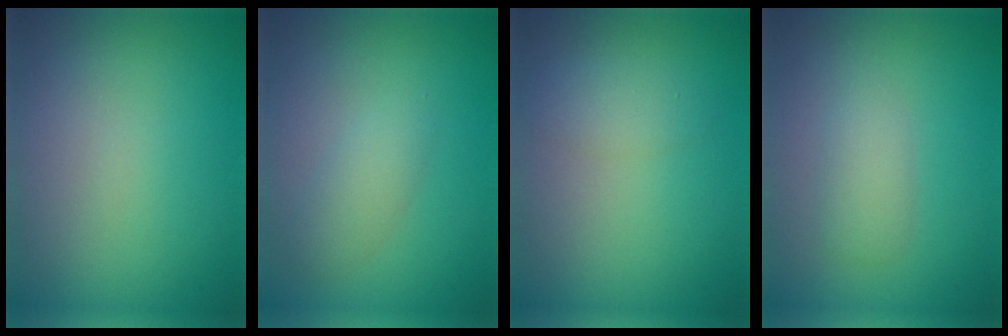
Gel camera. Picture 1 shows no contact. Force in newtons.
{"total": 2.0, "press": 2.0, "slide": 0.1}
{"total": 1.7, "press": 1.7, "slide": 0.0}
{"total": 2.0, "press": 2.0, "slide": 0.2}